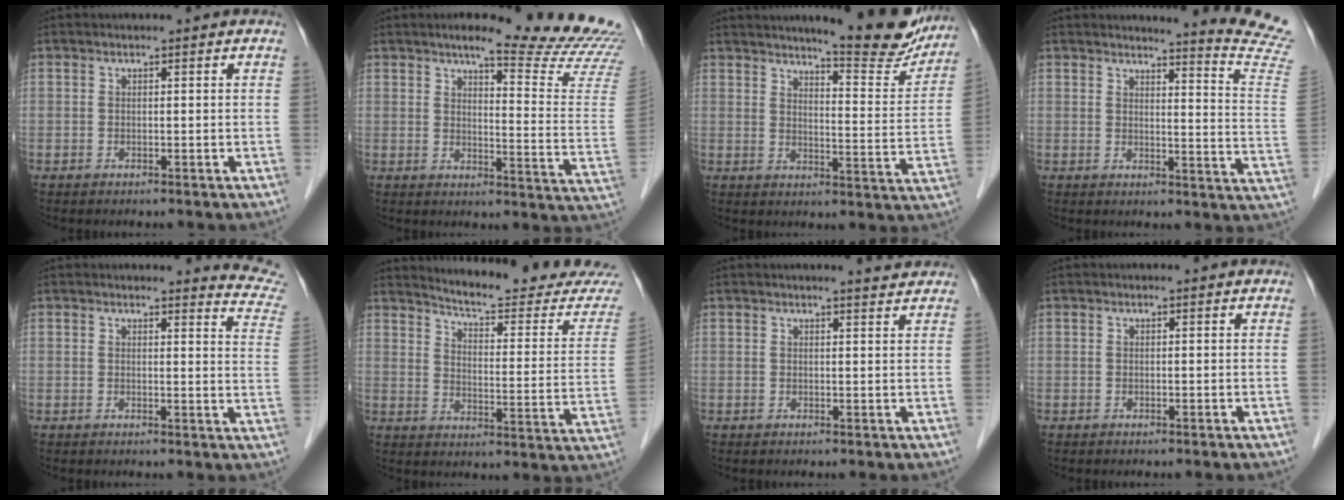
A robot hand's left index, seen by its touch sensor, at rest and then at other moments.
{"total": 17.2, "force": [15.7, -0.8, 7.0], "torque": [-0.092, -0.107, 0.174]}
{"total": 14.8, "force": [13.3, 1.5, 6.2], "torque": [-0.074, -0.040, 0.160]}
{"total": 14.1, "force": [13.6, -2.1, 2.8], "torque": [-0.031, -0.136, 0.131]}
{"total": 7.8, "force": [7.8, 0.0, 0.0], "torque": [0.012, -0.078, 0.054]}
{"total": 19.7, "force": [19.0, 0.4, 4.9], "torque": [-0.070, -0.108, 0.229]}
{"total": 2.5, "force": [2.4, -0.1, 0.6], "torque": [-0.013, -0.003, 0.026]}
{"total": 0.0}